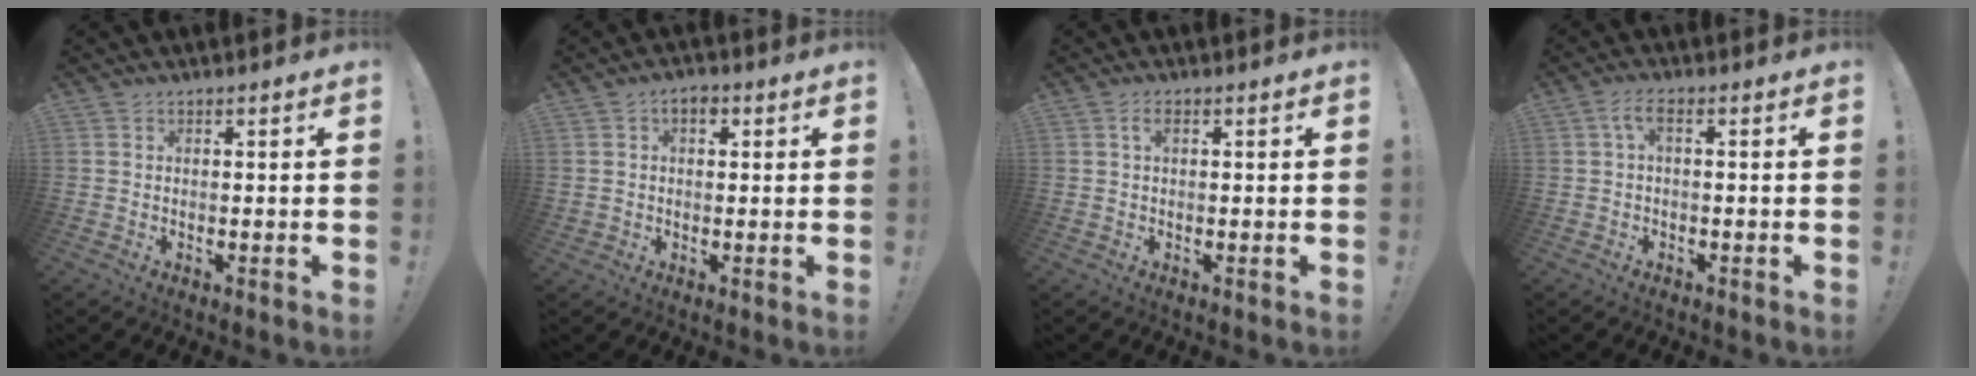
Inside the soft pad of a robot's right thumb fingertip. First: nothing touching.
{"total": 4.2, "force": [1.4, 3.3, 2.1], "torque": [-0.022, -0.001, 0.022]}
{"total": 1.8, "force": [0.6, 0.7, 1.6], "torque": [-0.025, 0.002, 0.008]}
{"total": 3.7, "force": [0.3, 0.8, 3.6], "torque": [-0.074, -0.001, 0.004]}